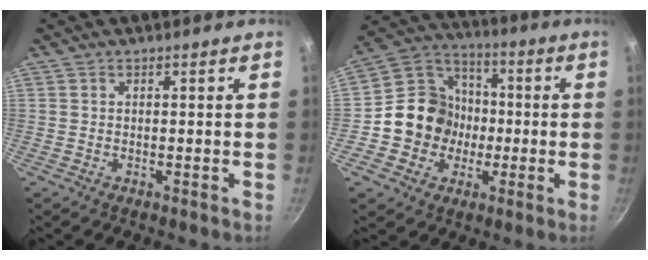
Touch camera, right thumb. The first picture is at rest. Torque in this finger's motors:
{"motor_torque": [1.18, 1.78, 0.93, -0.76, 0.06]}